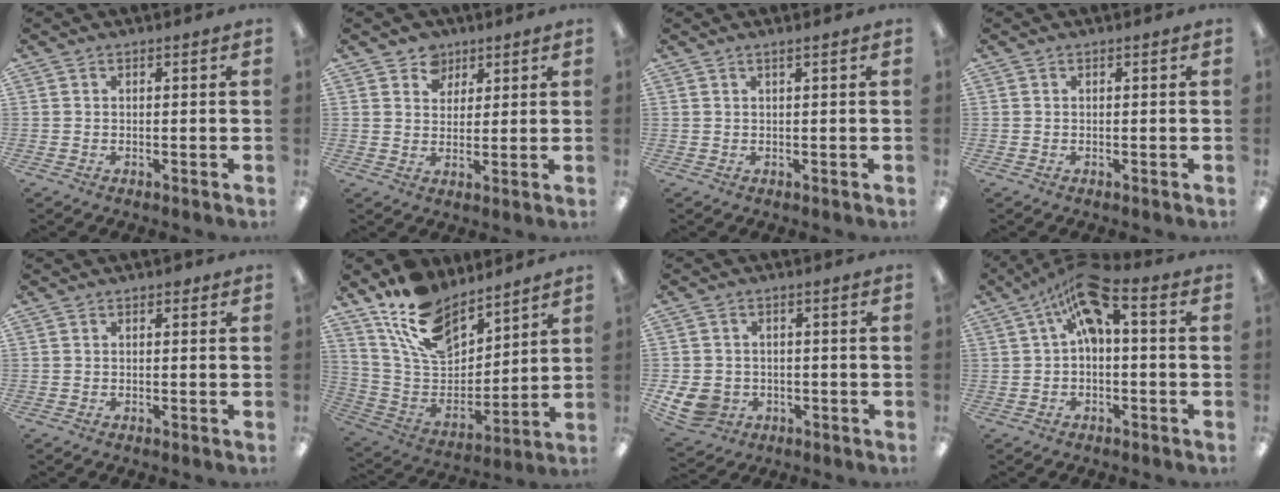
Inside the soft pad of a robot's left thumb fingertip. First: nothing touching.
{"total": 5.6, "force": [3.9, 4.1, 0.1], "torque": [-0.001, -0.013, 0.069]}
{"total": 1.1, "force": [0.6, 0.0, 0.9], "torque": [-0.017, -0.001, 0.011]}
{"total": 0.0}
{"total": 0.5, "force": [0.3, 0.4, 0.2], "torque": [-0.005, 0.004, 0.004]}
{"total": 16.6, "force": [12.1, 8.8, 7.1], "torque": [-0.152, -0.062, 0.230]}
{"total": 6.4, "force": [-2.0, 5.6, 2.6], "torque": [-0.069, 0.012, -0.038]}
{"total": 10.8, "force": [3.9, 4.2, 9.2], "torque": [-0.171, -0.012, 0.071]}